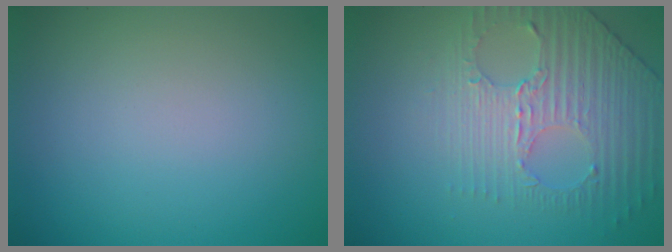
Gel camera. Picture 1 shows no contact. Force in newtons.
{"total": 4.0, "press": 3.5, "slide": 1.9}